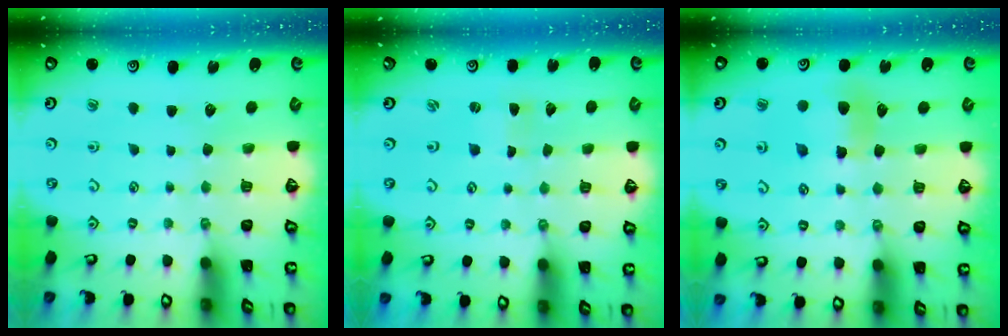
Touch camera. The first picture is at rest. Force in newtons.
{"total": 1.2, "press": 1.2, "slide": 0.4}
{"total": 6.5, "press": 6.5, "slide": 0.2}